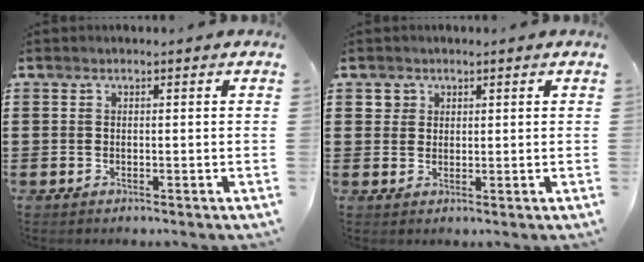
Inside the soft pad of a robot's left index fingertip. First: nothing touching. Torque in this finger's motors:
{"motor_torque": [0.51, -0.73, 0.00, -0.02]}